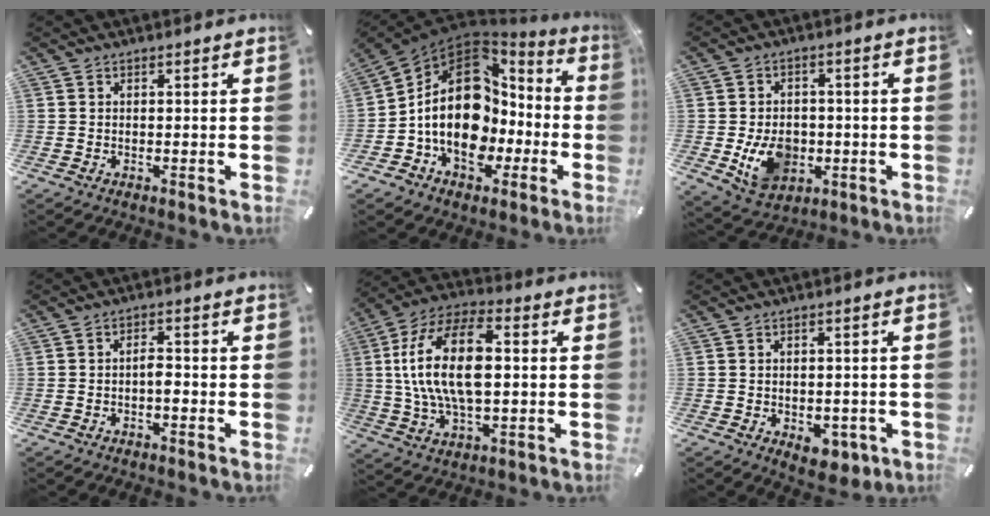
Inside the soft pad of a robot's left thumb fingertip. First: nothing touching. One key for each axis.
{"total": 20.7, "fx": -0.9, "fy": 15.3, "fz": 13.9, "tx": -0.258, "ty": -0.001, "tz": -0.014}
{"total": 10.6, "fx": -2.2, "fy": 8.3, "fz": 6.1, "tx": -0.116, "ty": 0.007, "tz": -0.037}
{"total": 2.7, "fx": -1.0, "fy": 1.2, "fz": 2.2, "tx": -0.040, "ty": 0.007, "tz": -0.019}
{"total": 18.2, "fx": 1.3, "fy": 9.8, "fz": 15.2, "tx": -0.311, "ty": 0.006, "tz": 0.021}
{"total": 6.3, "fx": -2.2, "fy": 3.9, "fz": 4.4, "tx": -0.063, "ty": 0.010, "tz": -0.034}